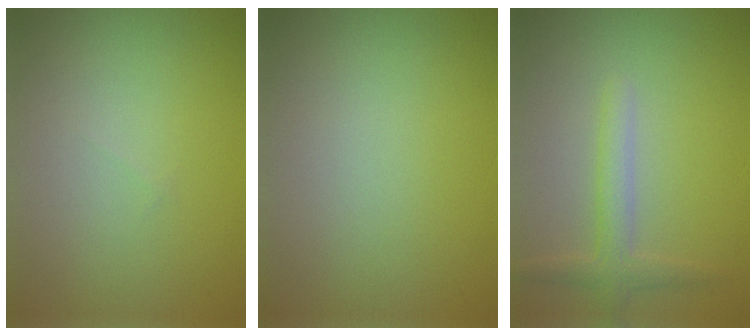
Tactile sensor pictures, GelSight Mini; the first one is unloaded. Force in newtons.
{"total": 0.0}
{"total": 2.4, "press": 2.4, "slide": 0.1}